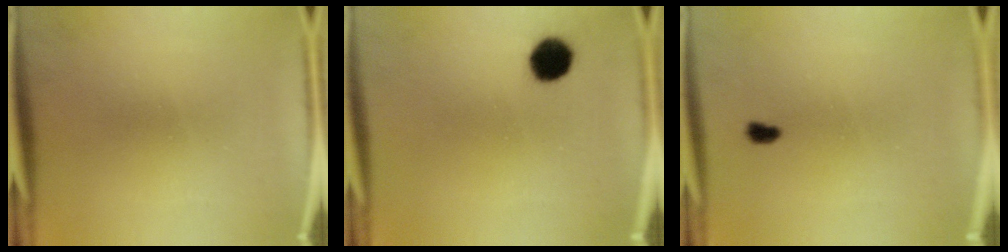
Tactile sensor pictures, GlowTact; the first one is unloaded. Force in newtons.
{"total": 6.7}
{"total": 1.3}